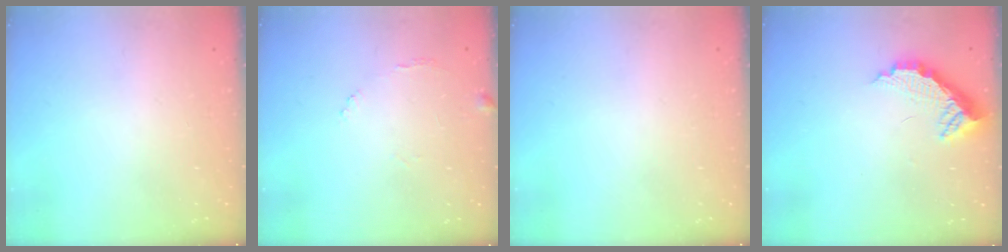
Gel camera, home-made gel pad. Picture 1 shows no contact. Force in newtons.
{"total": 7.1, "press": 7.1, "slide": 0.4}
{"total": 0.0}
{"total": 11.0, "press": 11.0, "slide": 0.7}